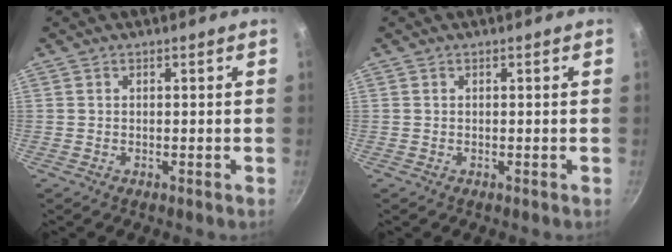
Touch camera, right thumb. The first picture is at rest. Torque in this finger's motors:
{"motor_torque": [-0.04, 0.04, -0.01, 0.00, 0.00]}